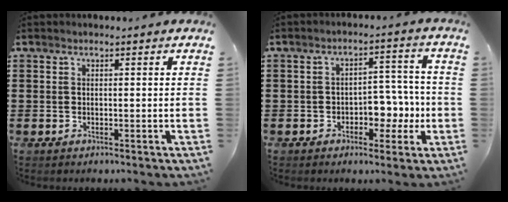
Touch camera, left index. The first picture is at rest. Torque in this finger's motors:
{"motor_torque": [0.74, 0.70, 0.40, 0.06]}